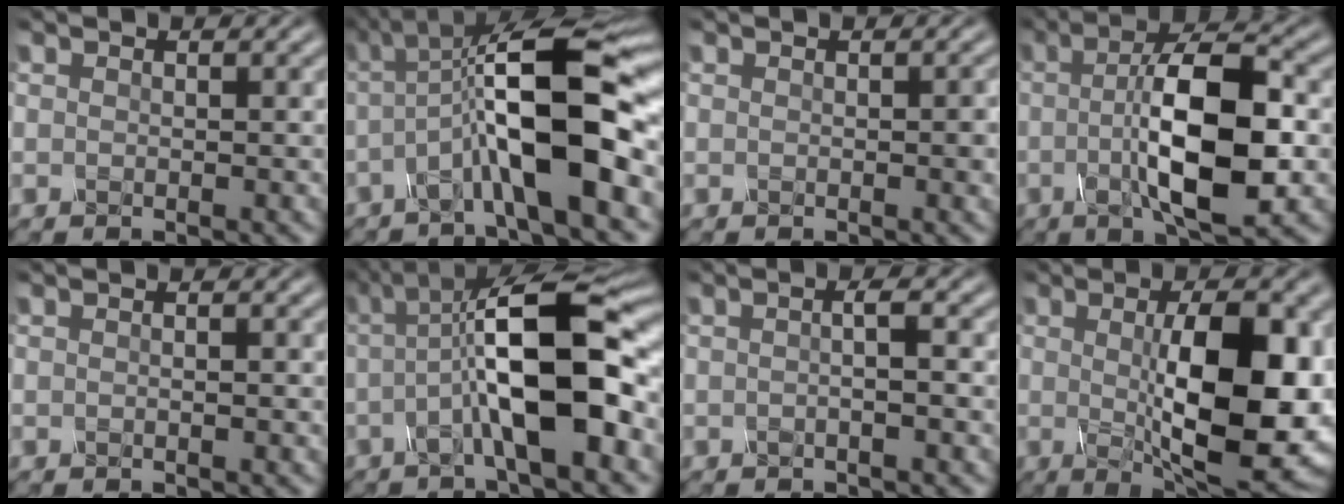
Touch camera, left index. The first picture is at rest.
{"total": 10.8, "force": [-2.5, 2.2, 10.3], "torque": [-0.163, 0.027, -0.051]}
{"total": 0.9, "force": [-0.2, 0.4, 0.8], "torque": [-0.011, 0.001, -0.002]}
{"total": 10.3, "force": [-1.0, 3.2, 9.8], "torque": [-0.158, 0.009, -0.021]}
{"total": 0.5, "force": [0.0, 0.1, 0.5], "torque": [-0.005, -0.002, -0.002]}
{"total": 10.8, "force": [-1.2, 2.8, 10.3], "torque": [-0.169, 0.022, -0.027]}
{"total": 1.9, "force": [0.0, 0.5, 1.9], "torque": [-0.022, 0.000, -0.007]}
{"total": 12.5, "force": [0.0, 4.2, 11.8], "torque": [-0.162, -0.005, 0.001]}